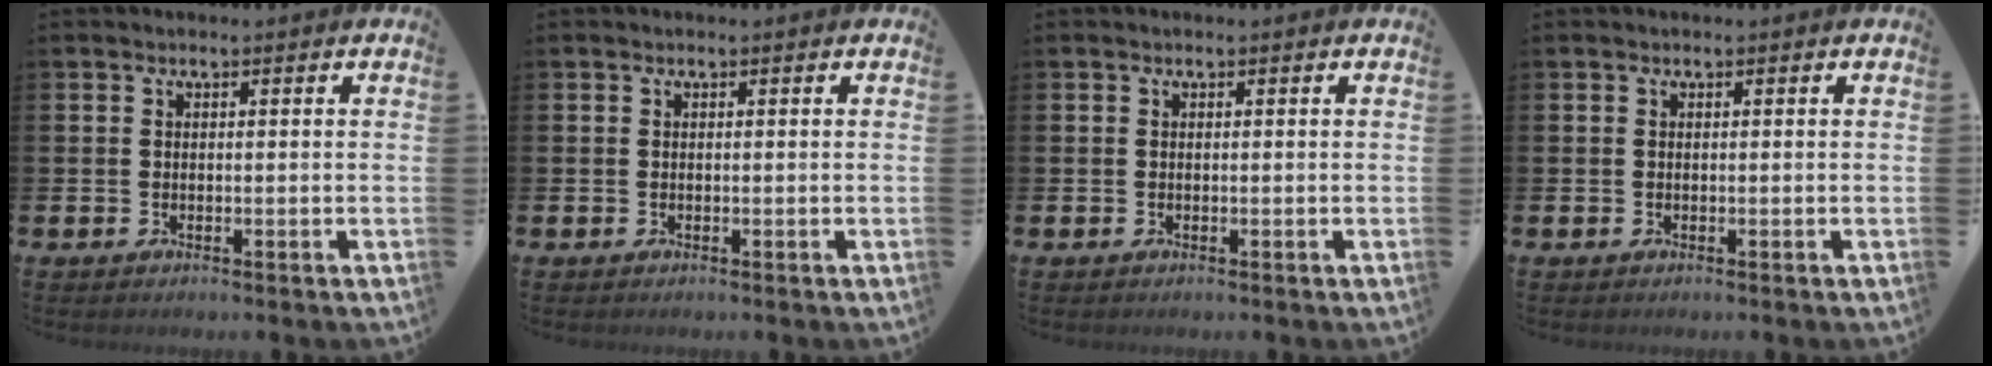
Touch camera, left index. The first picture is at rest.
{"total": 0.0}
{"total": 0.0}
{"total": 0.0}